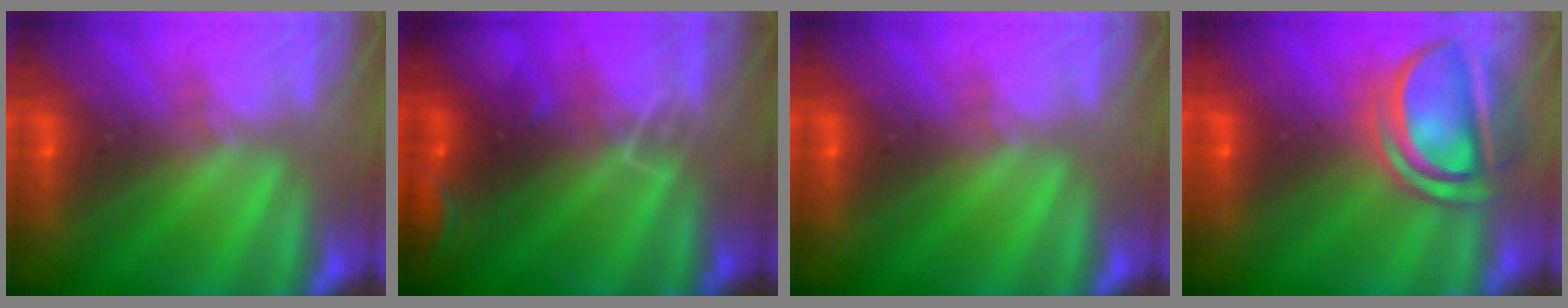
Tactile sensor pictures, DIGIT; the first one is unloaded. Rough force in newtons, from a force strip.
{"total": 2.9}
{"total": 0.0}
{"total": 7.5}